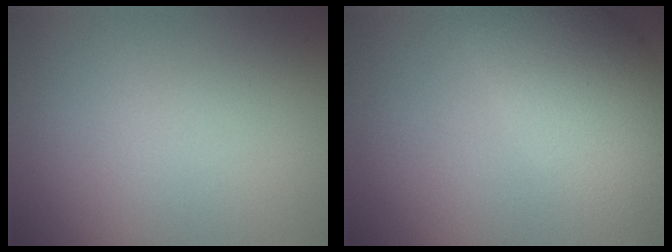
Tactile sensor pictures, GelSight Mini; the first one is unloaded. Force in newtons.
{"total": 7.4, "press": 7.4, "slide": 0.1}